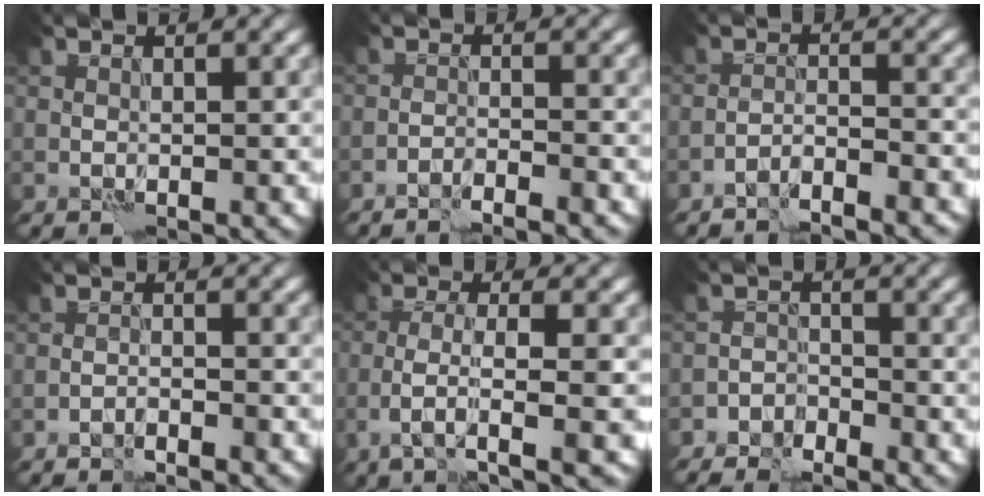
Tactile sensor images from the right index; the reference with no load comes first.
{"total": 2.7, "force": [-2.6, -0.1, 0.8], "torque": [-0.014, 0.001, -0.043]}
{"total": 3.2, "force": [-3.0, 0.2, 1.2], "torque": [-0.016, 0.004, -0.055]}
{"total": 1.4, "force": [-1.3, 0.0, 0.4], "torque": [-0.004, 0.004, -0.025]}
{"total": 4.7, "force": [-1.6, 1.0, 4.2], "torque": [-0.078, 0.001, -0.030]}
{"total": 2.8, "force": [-2.6, 1.0, 0.3], "torque": [0.005, -0.001, -0.053]}